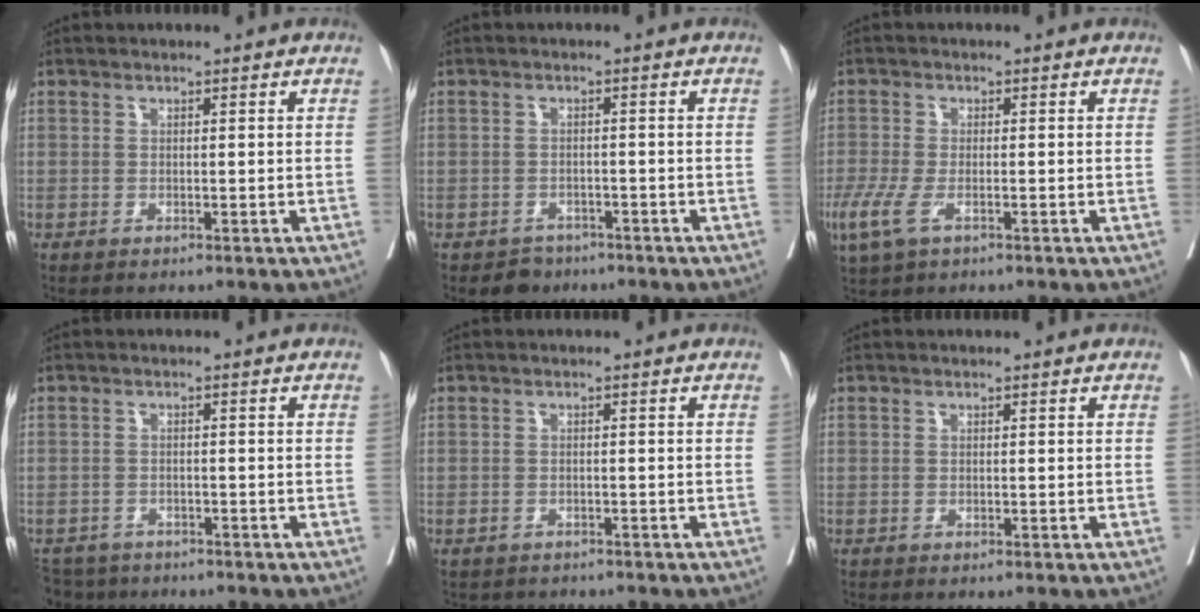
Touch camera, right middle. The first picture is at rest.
{"total": 2.7, "force": [-2.0, 1.9, 0.1], "torque": [-0.008, 0.006, -0.030]}
{"total": 5.1, "force": [-2.4, 2.0, 4.1], "torque": [-0.099, -0.015, -0.044]}
{"total": 4.7, "force": [-4.2, 2.1, 0.0], "torque": [0.006, -0.006, -0.070]}
{"total": 2.7, "force": [-2.5, 1.2, 0.1], "torque": [-0.009, -0.002, -0.036]}
{"total": 0.0}